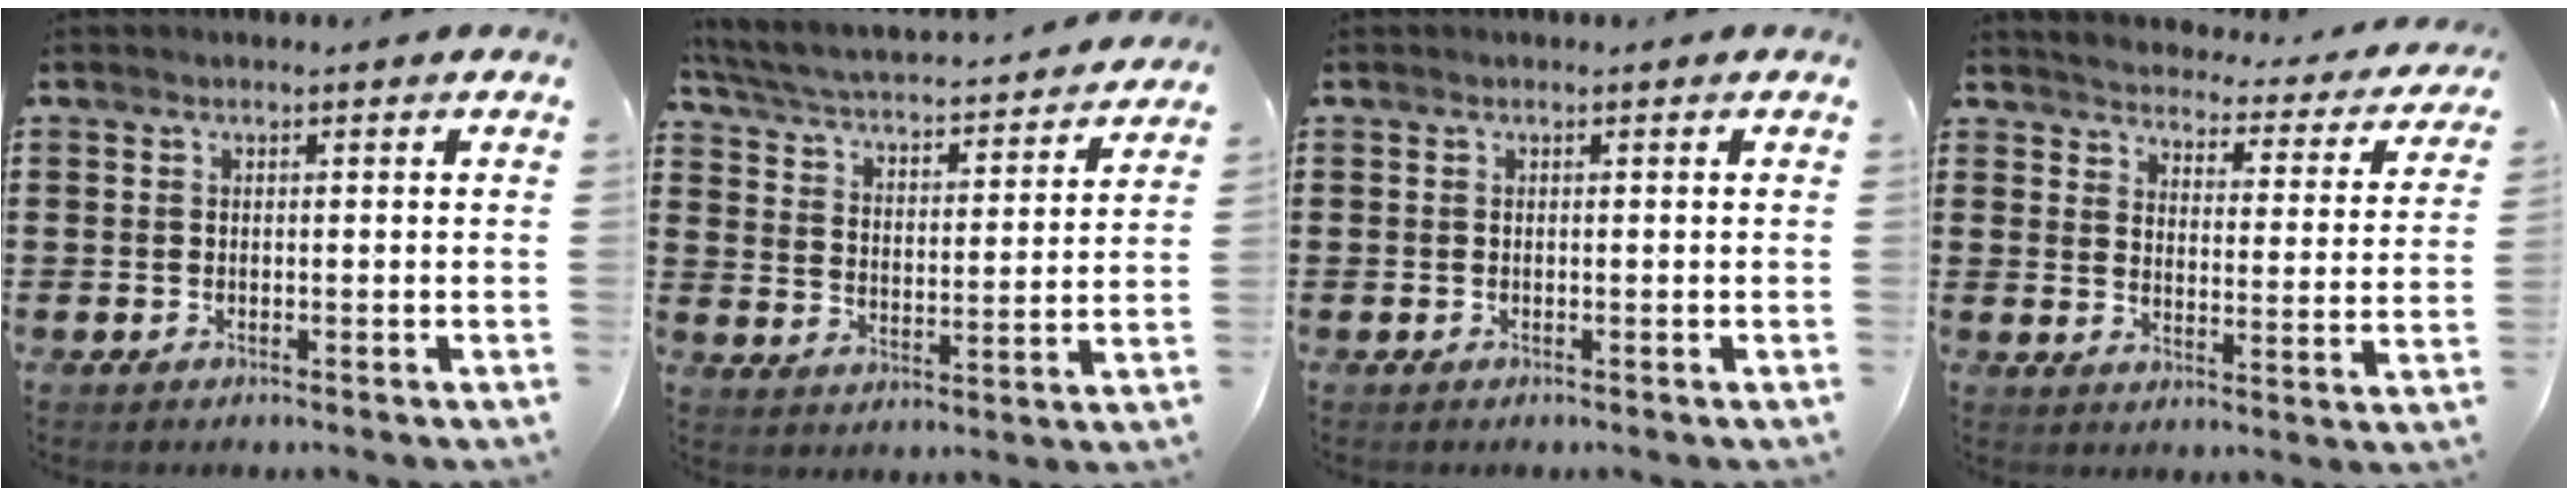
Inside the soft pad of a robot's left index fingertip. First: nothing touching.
{"total": 3.0, "force": [2.8, 0.1, 1.1], "torque": [-0.041, -0.030, 0.036]}
{"total": 0.0}
{"total": 2.6, "force": [2.6, -0.1, 0.2], "torque": [-0.026, -0.031, 0.036]}